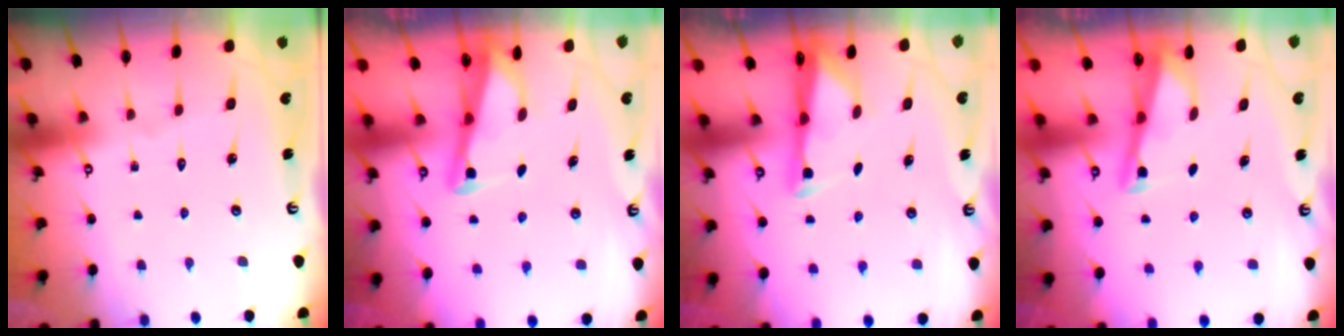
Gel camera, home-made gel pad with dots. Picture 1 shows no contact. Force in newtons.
{"total": 2.8, "press": 2.8, "slide": 0.3}
{"total": 2.7, "press": 2.7, "slide": 0.4}
{"total": 2.9, "press": 2.9, "slide": 0.3}